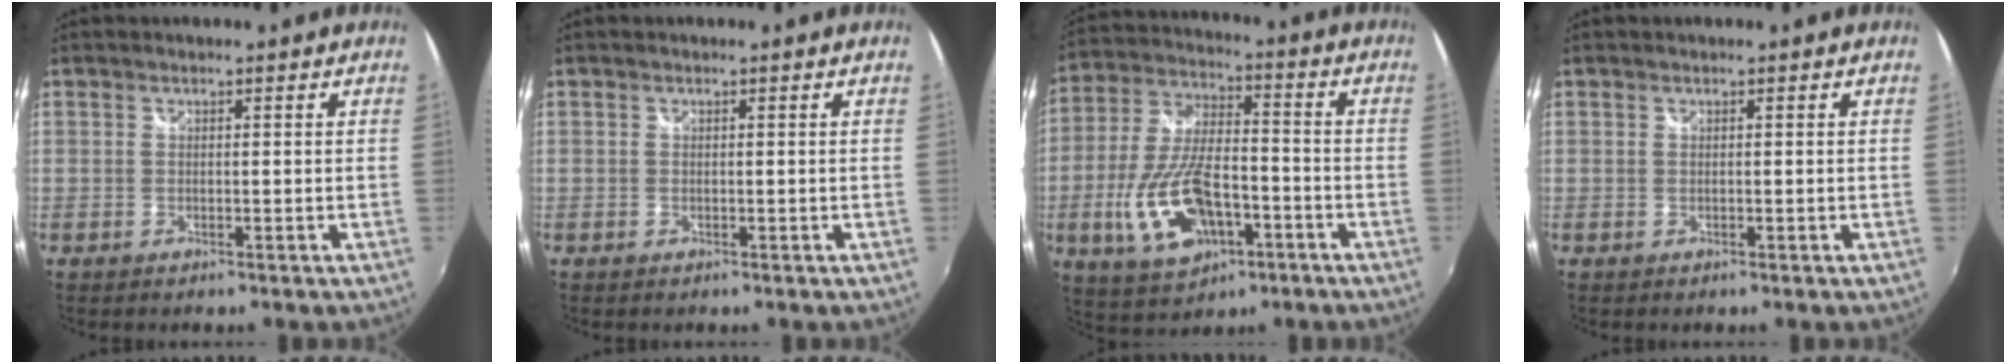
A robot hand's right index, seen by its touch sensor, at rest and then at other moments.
{"total": 0.0}
{"total": 16.3, "force": [-5.9, 7.8, 13.0], "torque": [-0.281, -0.008, -0.096]}
{"total": 0.0}